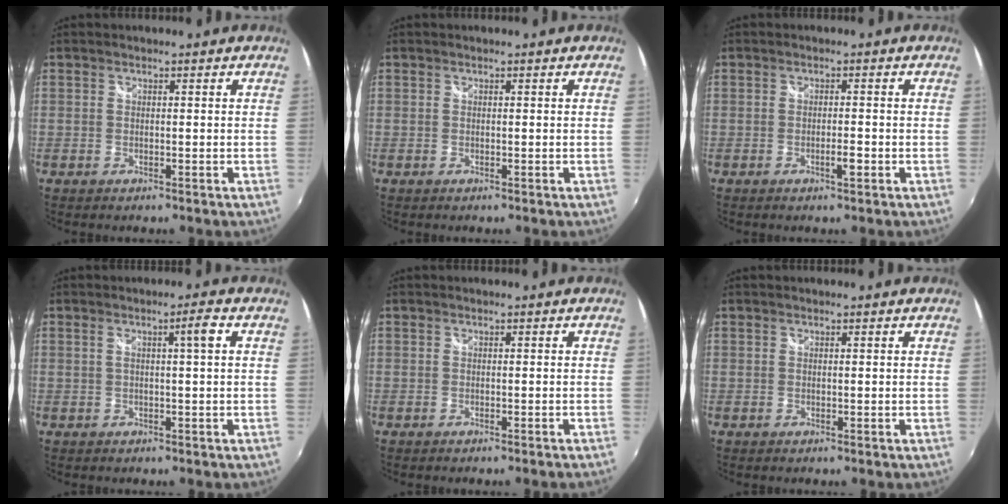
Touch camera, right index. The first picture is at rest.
{"total": 0.0}
{"total": 1.8, "force": [-0.9, 0.4, 1.5], "torque": [-0.028, 0.000, -0.017]}
{"total": 2.5, "force": [0.3, -0.4, 2.4], "torque": [-0.037, 0.005, 0.003]}
{"total": 0.6, "force": [-0.5, -0.1, 0.2], "torque": [-0.004, 0.000, -0.010]}
{"total": 0.0}